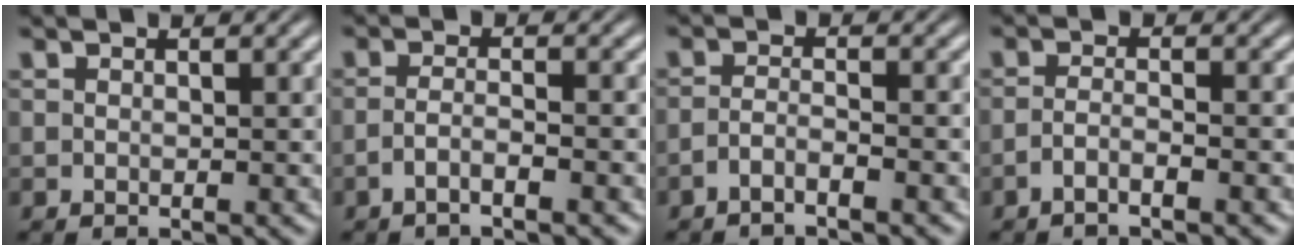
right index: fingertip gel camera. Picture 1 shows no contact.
{"total": 2.3, "force": [-1.7, -0.5, 1.5], "torque": [-0.030, -0.013, -0.025]}
{"total": 2.4, "force": [-2.2, -0.5, 1.0], "torque": [-0.017, -0.010, -0.035]}
{"total": 2.3, "force": [-1.8, -0.6, 1.2], "torque": [-0.023, -0.011, -0.028]}